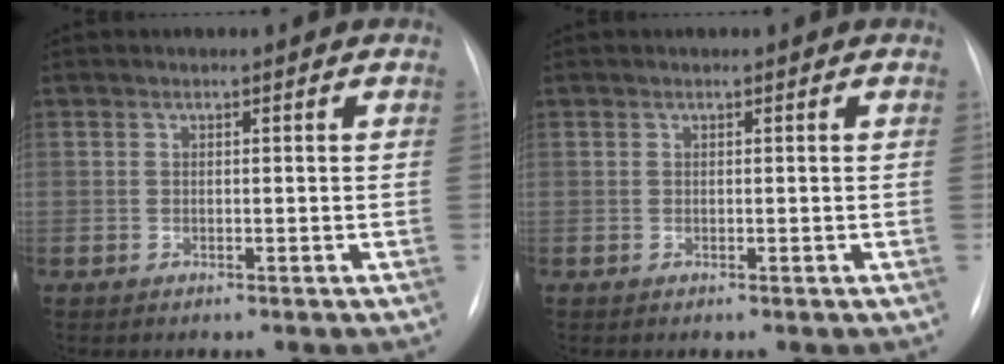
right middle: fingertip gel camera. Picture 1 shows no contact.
{"total": 0.0}